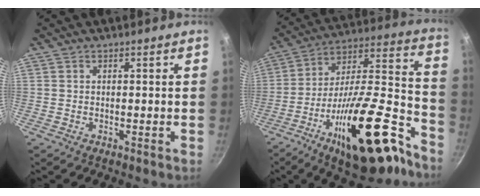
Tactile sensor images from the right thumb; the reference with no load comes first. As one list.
[{"total": 28.7, "force": [-16.0, 10.3, 21.4], "torque": [-0.283, 0.103, -0.258]}]